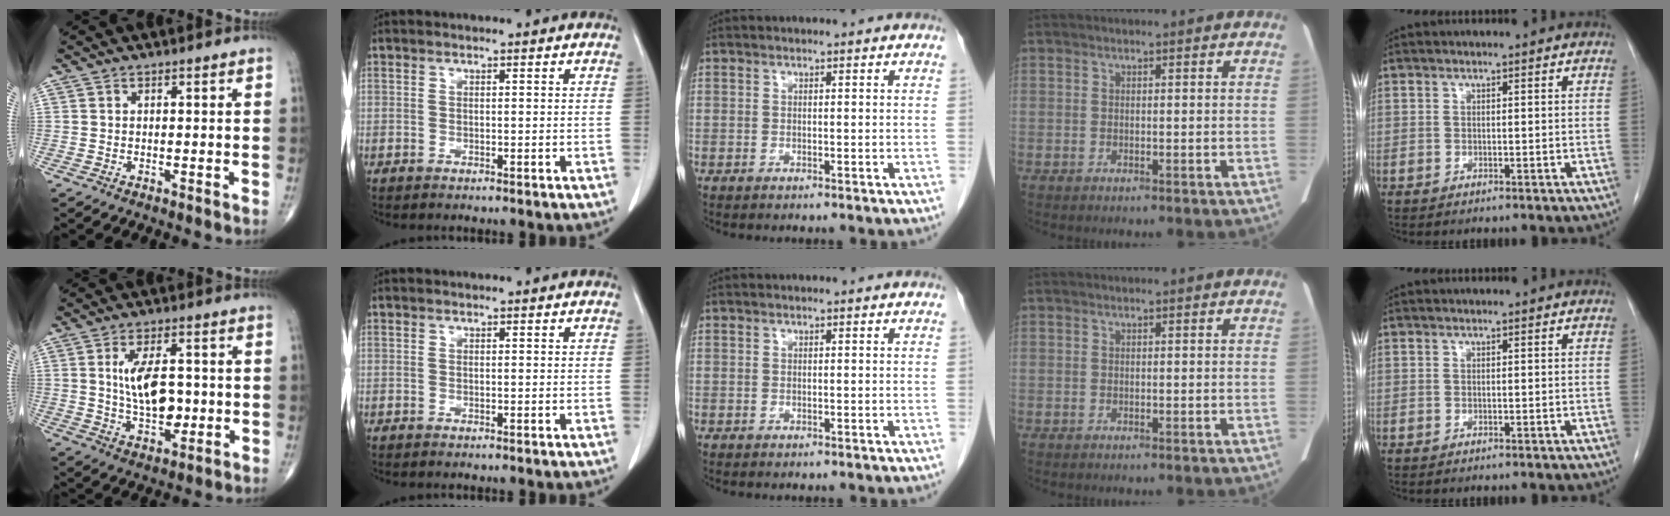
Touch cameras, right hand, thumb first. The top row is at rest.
{"thumb": {"total": 10.4, "force": [0.6, 5.4, 8.8], "torque": [-0.141, -0.004, 0.018]}}